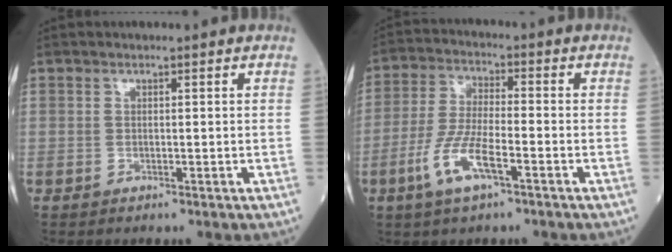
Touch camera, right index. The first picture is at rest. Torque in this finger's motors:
{"motor_torque": [1.12, -0.58, 0.63, 0.20]}